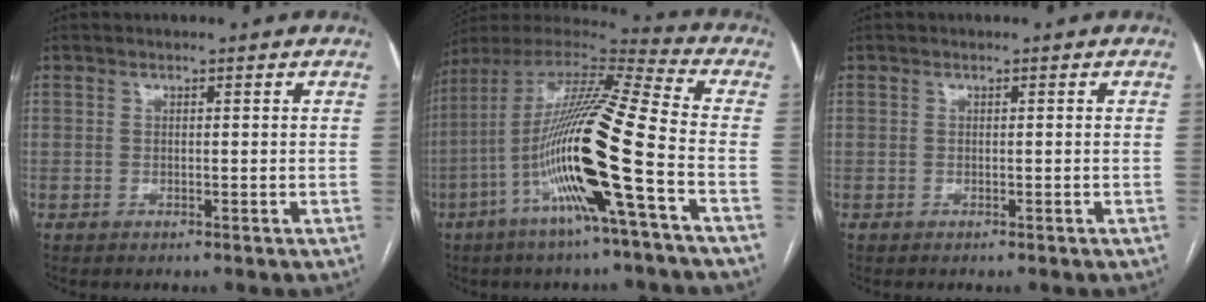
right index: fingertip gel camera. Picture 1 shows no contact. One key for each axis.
{"total": 20.1, "fx": -6.2, "fy": -0.1, "fz": 19.1, "tx": -0.383, "ty": -0.011, "tz": -0.128}
{"total": 0.0}